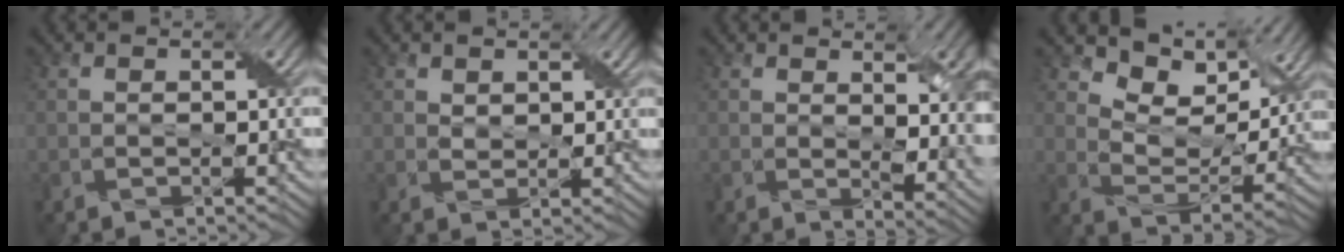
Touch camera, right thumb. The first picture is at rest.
{"total": 1.7, "force": [1.2, 1.0, 0.5], "torque": [-0.018, -0.001, 0.023]}
{"total": 6.8, "force": [2.1, 3.2, 5.6], "torque": [-0.073, -0.016, 0.052]}
{"total": 8.5, "force": [5.9, 4.2, 4.5], "torque": [-0.092, -0.010, 0.101]}